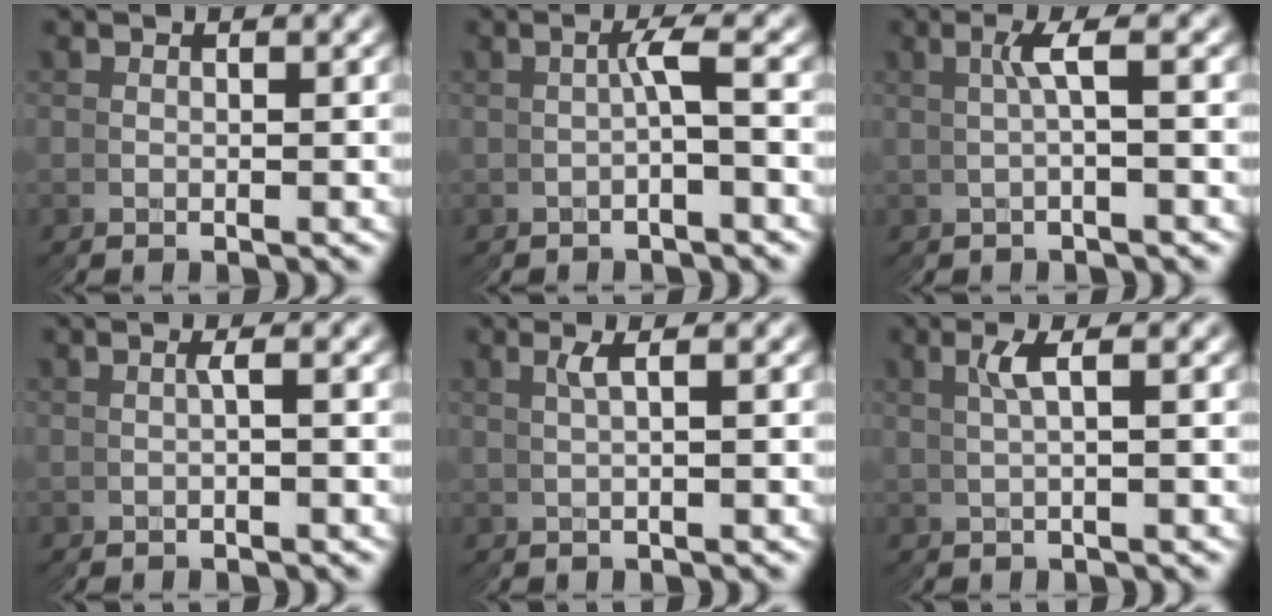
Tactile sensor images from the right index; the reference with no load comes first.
{"total": 1.2, "force": [-0.3, -1.0, 0.5], "torque": [-0.012, 0.006, -0.004]}
{"total": 1.5, "force": [0.7, -1.1, 0.7], "torque": [-0.013, 0.019, 0.009]}
{"total": 0.7, "force": [-0.1, -0.7, -0.1], "torque": [-0.003, 0.002, 0.000]}
{"total": 1.4, "force": [0.8, -1.0, 0.5], "torque": [-0.004, 0.017, 0.012]}
{"total": 1.5, "force": [1.0, -0.8, 0.7], "torque": [-0.013, 0.018, 0.017]}